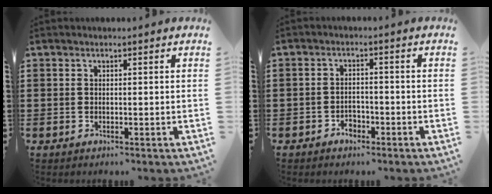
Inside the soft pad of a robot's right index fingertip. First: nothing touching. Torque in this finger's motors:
{"motor_torque": [1.59, 0.54, -0.04, -0.01]}